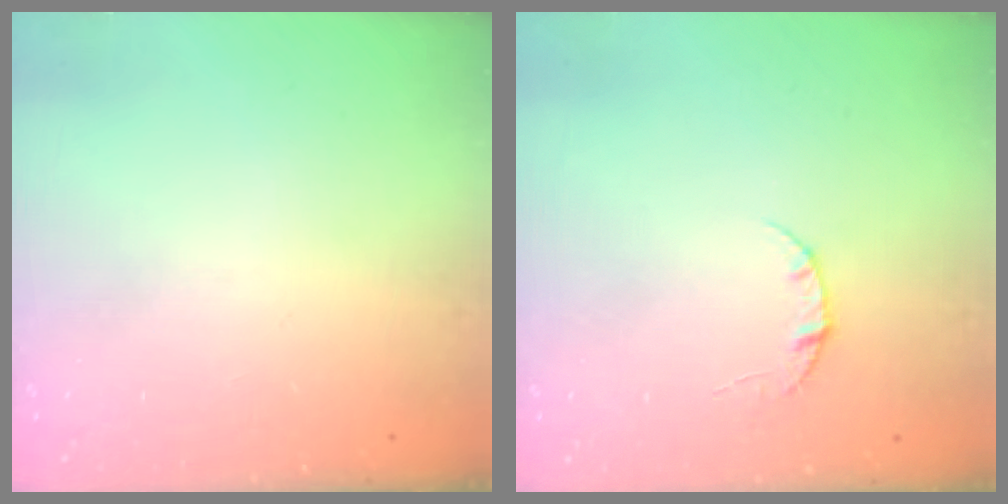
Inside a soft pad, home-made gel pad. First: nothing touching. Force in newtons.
{"total": 3.4, "press": 3.4, "slide": 0.4}